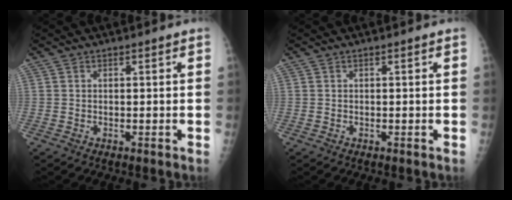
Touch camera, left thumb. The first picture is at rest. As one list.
[{"total": 0.0}]